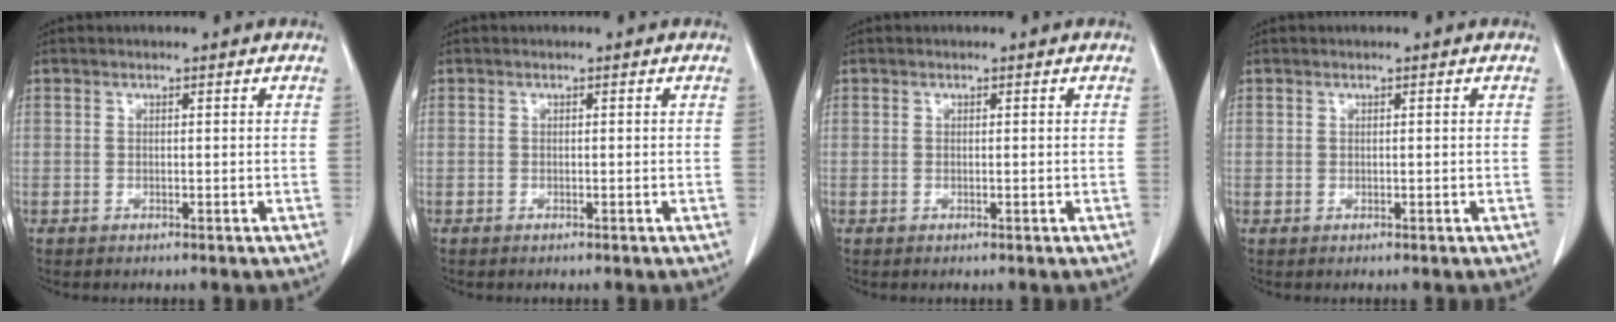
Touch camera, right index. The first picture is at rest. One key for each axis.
{"total": 0.0}
{"total": 0.0}
{"total": 0.0}